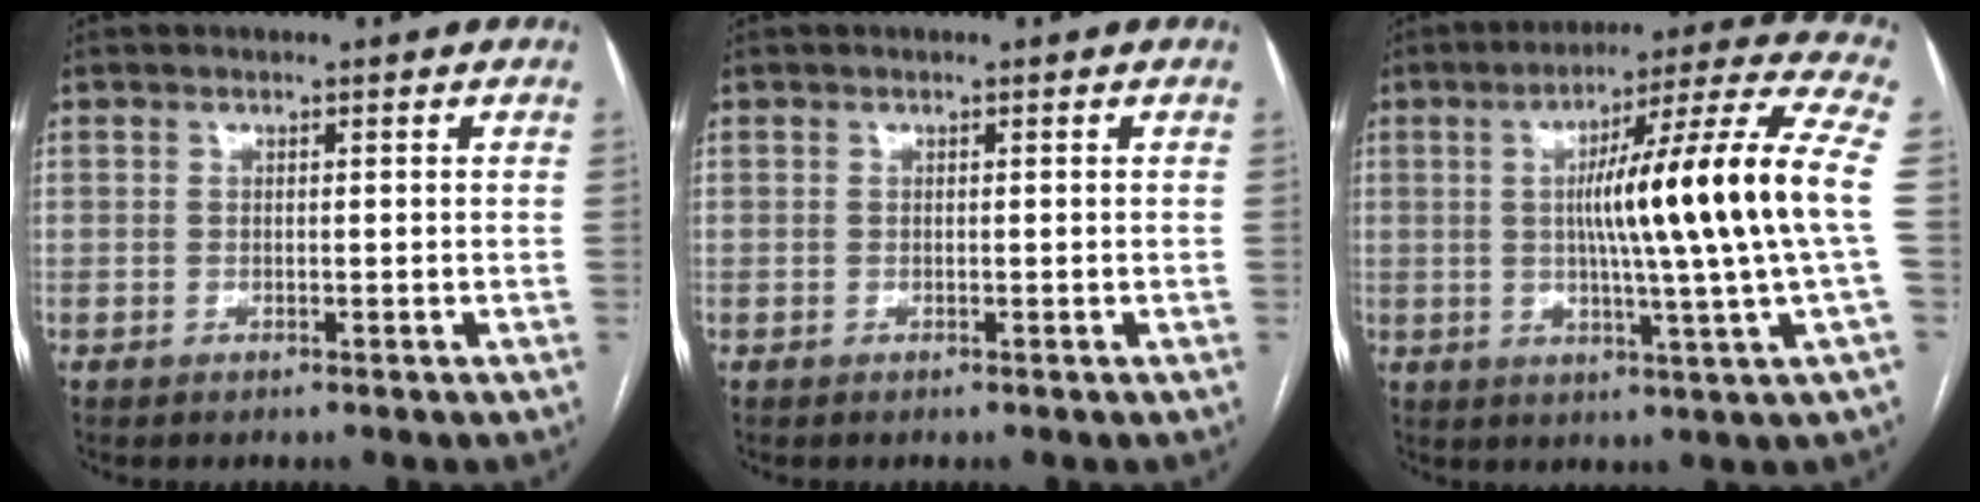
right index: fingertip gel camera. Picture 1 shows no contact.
{"total": 0.0}
{"total": 18.5, "force": [0.9, -1.9, 18.4], "torque": [-0.278, 0.003, 0.000]}